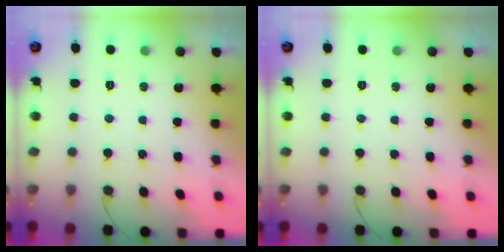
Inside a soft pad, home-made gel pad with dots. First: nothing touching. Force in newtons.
{"total": 0.0}